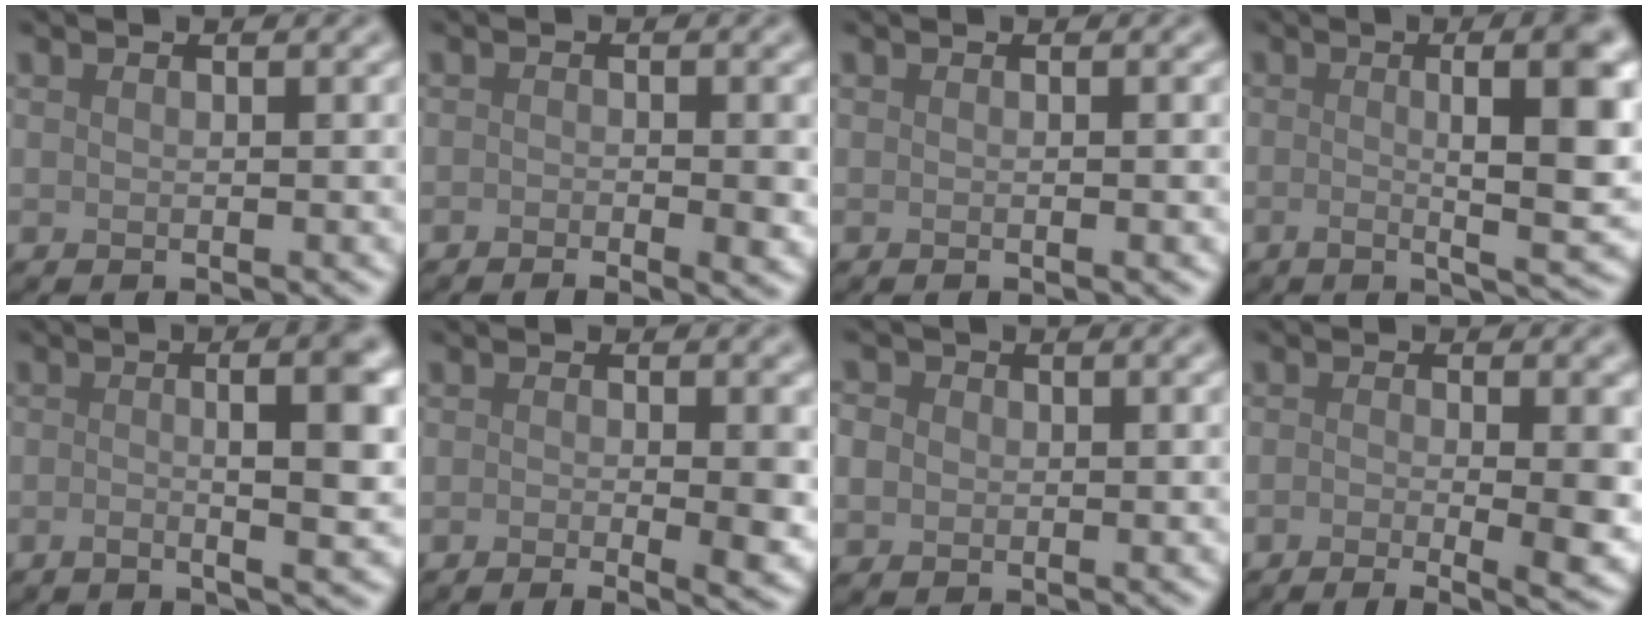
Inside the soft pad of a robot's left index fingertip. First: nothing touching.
{"total": 2.5, "force": [-0.9, 0.8, 2.1], "torque": [-0.033, -0.005, -0.014]}
{"total": 0.7, "force": [-0.2, 0.1, 0.7], "torque": [-0.006, -0.003, -0.003]}
{"total": 10.7, "force": [0.3, 3.3, 10.2], "torque": [-0.117, 0.007, 0.002]}
{"total": 8.4, "force": [-0.4, 2.9, 7.9], "torque": [-0.082, 0.007, -0.012]}
{"total": 4.9, "force": [-1.2, 1.5, 4.5], "torque": [-0.060, -0.014, -0.012]}
{"total": 4.1, "force": [0.6, 3.6, 1.8], "torque": [-0.038, 0.020, -0.007]}
{"total": 6.8, "force": [-1.8, 2.3, 6.2], "torque": [-0.076, -0.009, -0.024]}